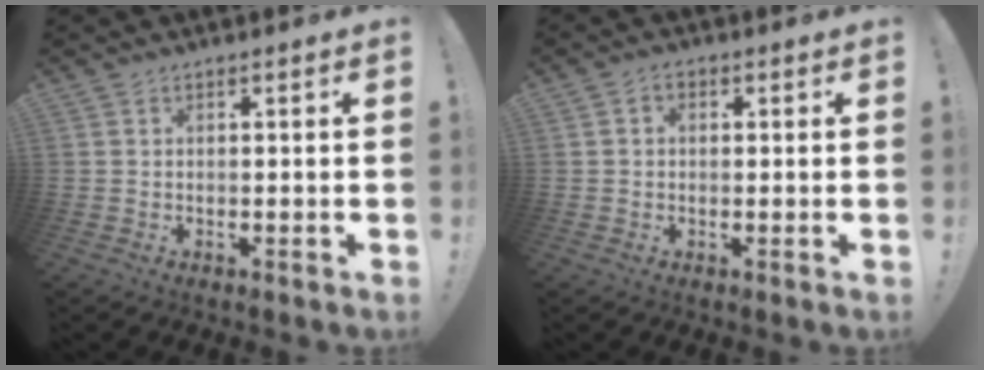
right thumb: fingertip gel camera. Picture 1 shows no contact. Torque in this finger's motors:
{"motor_torque": [-0.18, 0.18, -0.04, -0.05, 0.02]}